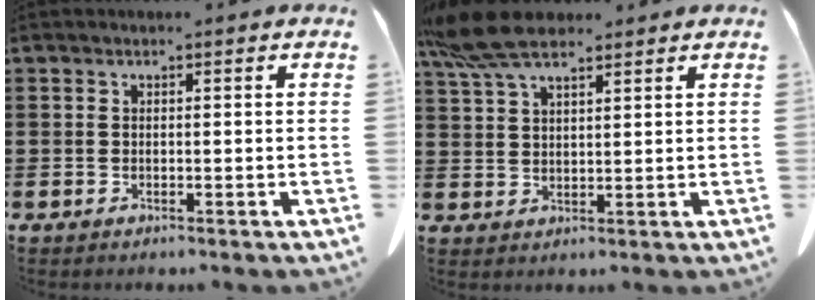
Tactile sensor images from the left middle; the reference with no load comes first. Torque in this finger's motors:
{"motor_torque": [0.46, 0.26, 0.29, 0.18]}